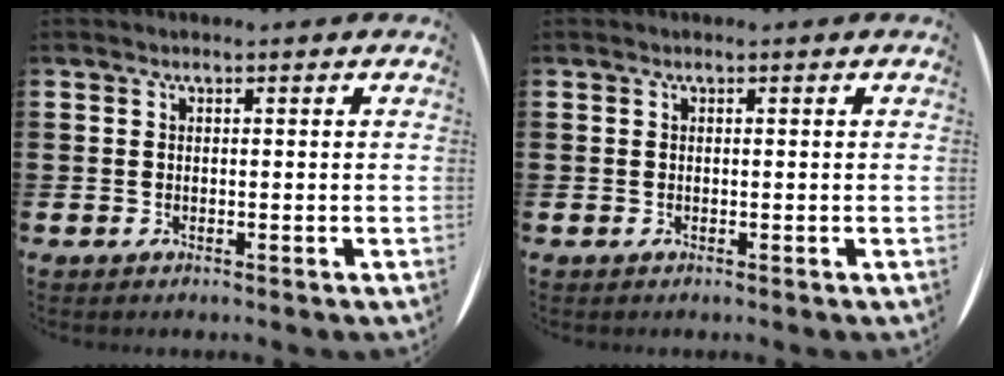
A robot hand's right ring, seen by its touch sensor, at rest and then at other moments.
{"total": 0.0}